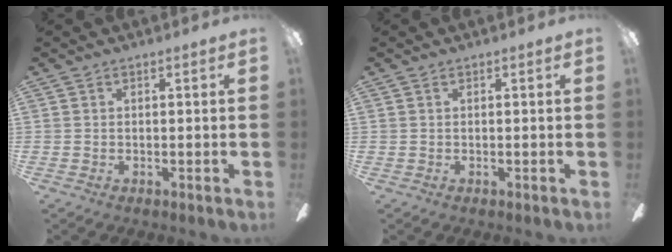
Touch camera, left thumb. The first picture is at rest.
{"total": 0.0}